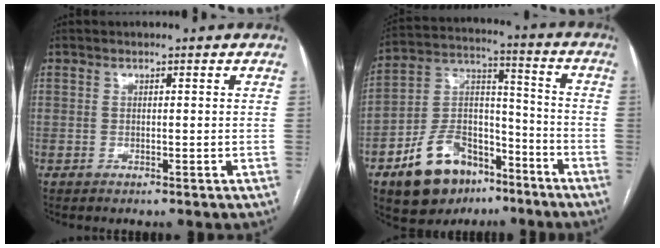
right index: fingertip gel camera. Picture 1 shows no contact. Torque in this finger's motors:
{"motor_torque": [-0.14, -0.19, -0.25, -0.18]}